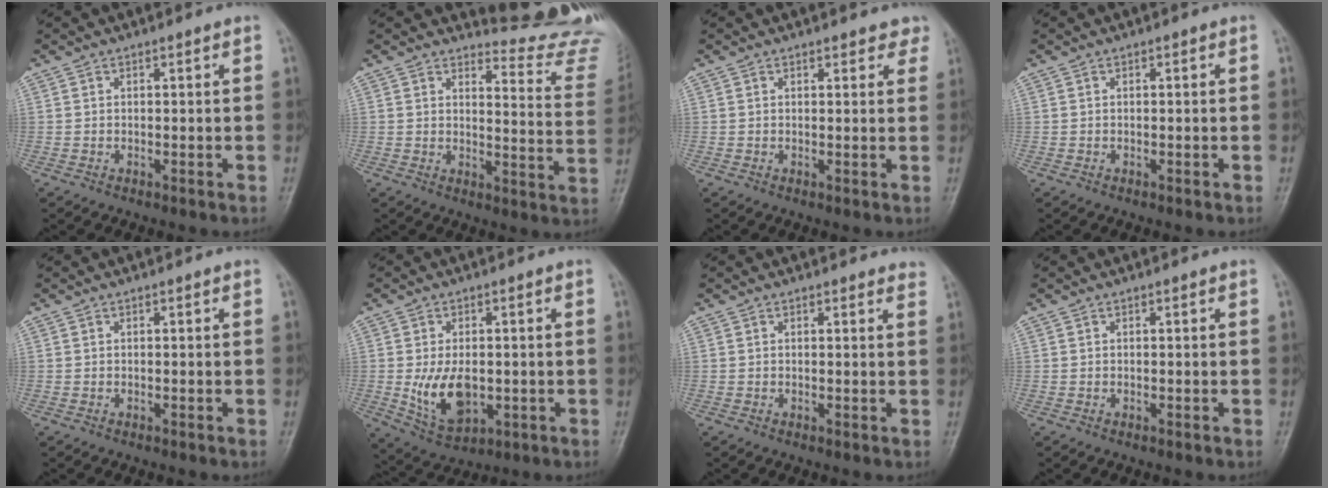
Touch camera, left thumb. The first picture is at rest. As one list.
[{"total": 14.9, "force": [14.9, 1.0, -0.6], "torque": [0.049, -0.186, 0.141]}, {"total": 3.5, "force": [3.1, 1.4, 0.9], "torque": [0.019, -0.010, 0.021]}, {"total": 0.0}, {"total": 0.0}, {"total": 9.1, "force": [-0.7, 5.4, 7.3], "torque": [-0.119, -0.012, 0.003]}, {"total": 3.4, "force": [3.3, 0.8, 0.4], "torque": [0.010, -0.014, 0.022]}, {"total": 0.0}]